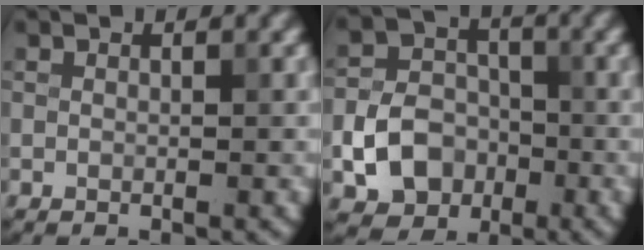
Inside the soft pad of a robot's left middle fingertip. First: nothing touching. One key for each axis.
{"total": 5.6, "fx": -1.9, "fy": 4.5, "fz": 2.7, "tx": -0.045, "ty": -0.002, "tz": -0.035}